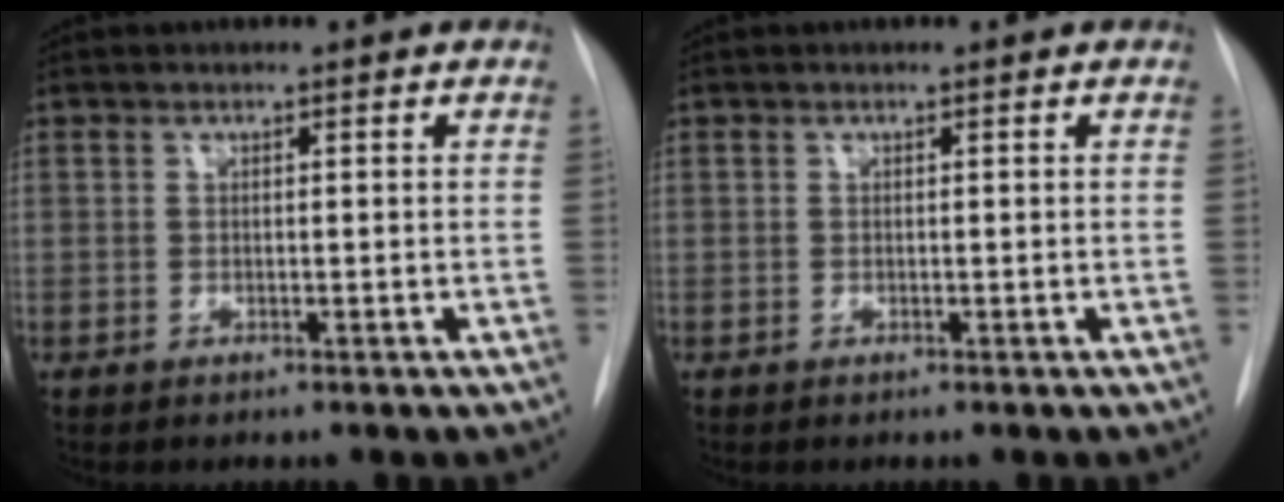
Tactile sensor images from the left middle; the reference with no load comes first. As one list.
[{"total": 0.0}]